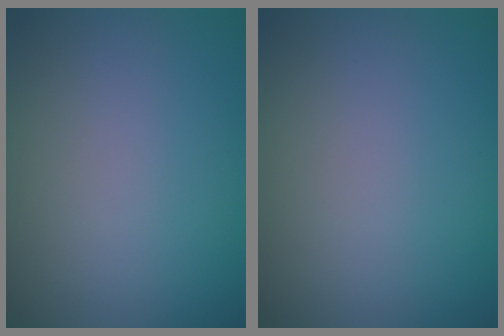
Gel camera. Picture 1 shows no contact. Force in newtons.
{"total": 0.0}